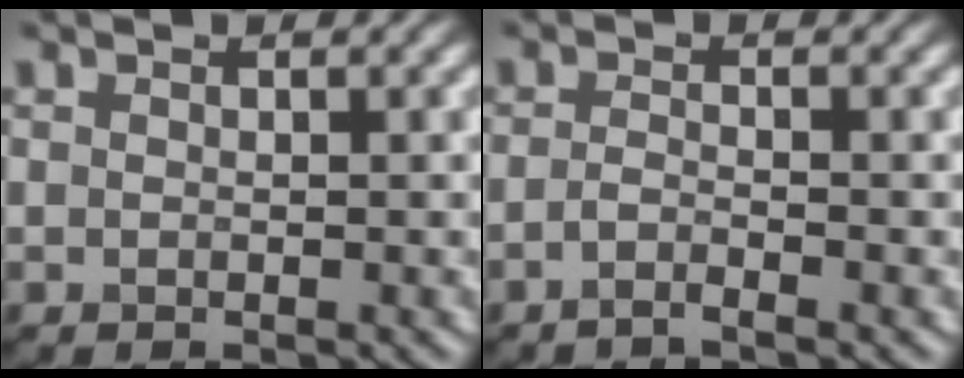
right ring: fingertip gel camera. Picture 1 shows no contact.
{"total": 1.4, "force": [-0.9, 0.2, 1.0], "torque": [-0.018, -0.002, -0.024]}